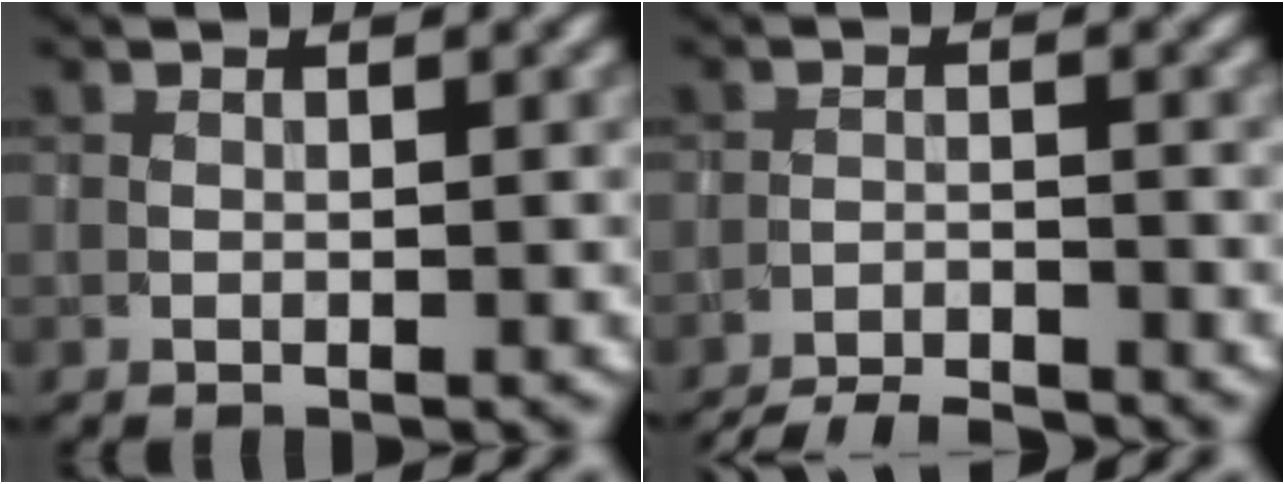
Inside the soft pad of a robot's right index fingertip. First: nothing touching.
{"total": 6.4, "force": [-6.2, 0.9, 1.3], "torque": [-0.024, -0.010, -0.095]}